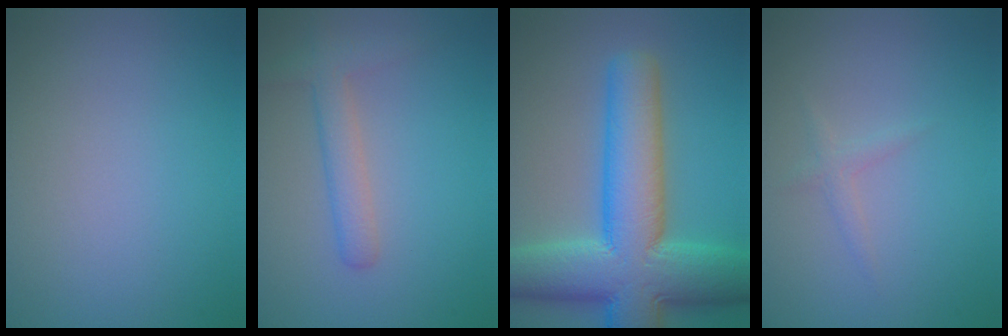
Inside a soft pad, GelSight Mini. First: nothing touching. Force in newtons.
{"total": 2.7, "press": 2.7, "slide": 0.1}
{"total": 12.2, "press": 12.2, "slide": 0.6}
{"total": 1.0, "press": 1.0, "slide": 0.1}